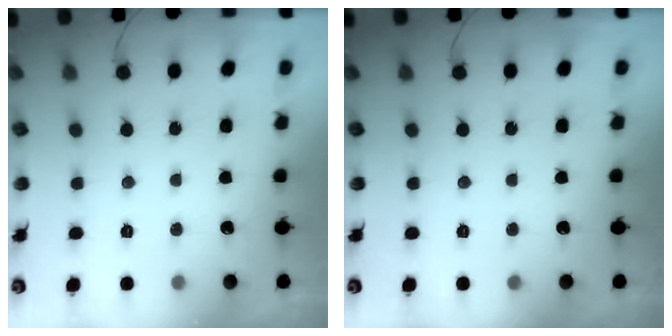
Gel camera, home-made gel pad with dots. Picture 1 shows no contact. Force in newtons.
{"total": 0.0}